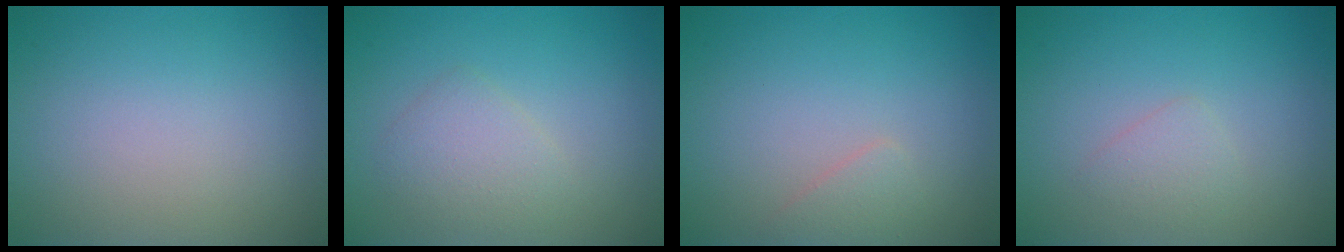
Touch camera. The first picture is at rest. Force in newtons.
{"total": 2.4, "press": 2.4, "slide": 0.0}
{"total": 1.1, "press": 1.1, "slide": 0.1}
{"total": 1.3, "press": 1.3, "slide": 0.1}